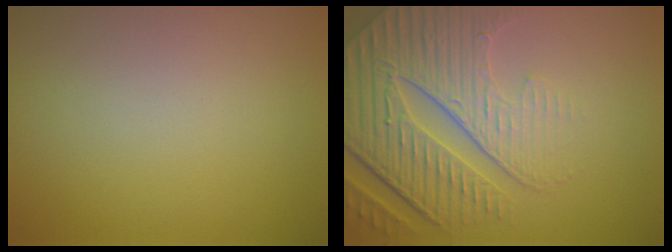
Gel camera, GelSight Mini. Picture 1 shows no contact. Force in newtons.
{"total": 8.8, "press": 6.2, "slide": 6.3}